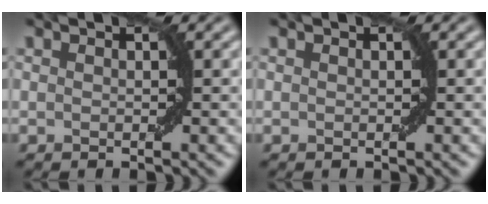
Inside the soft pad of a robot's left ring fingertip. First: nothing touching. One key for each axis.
{"total": 0.0}